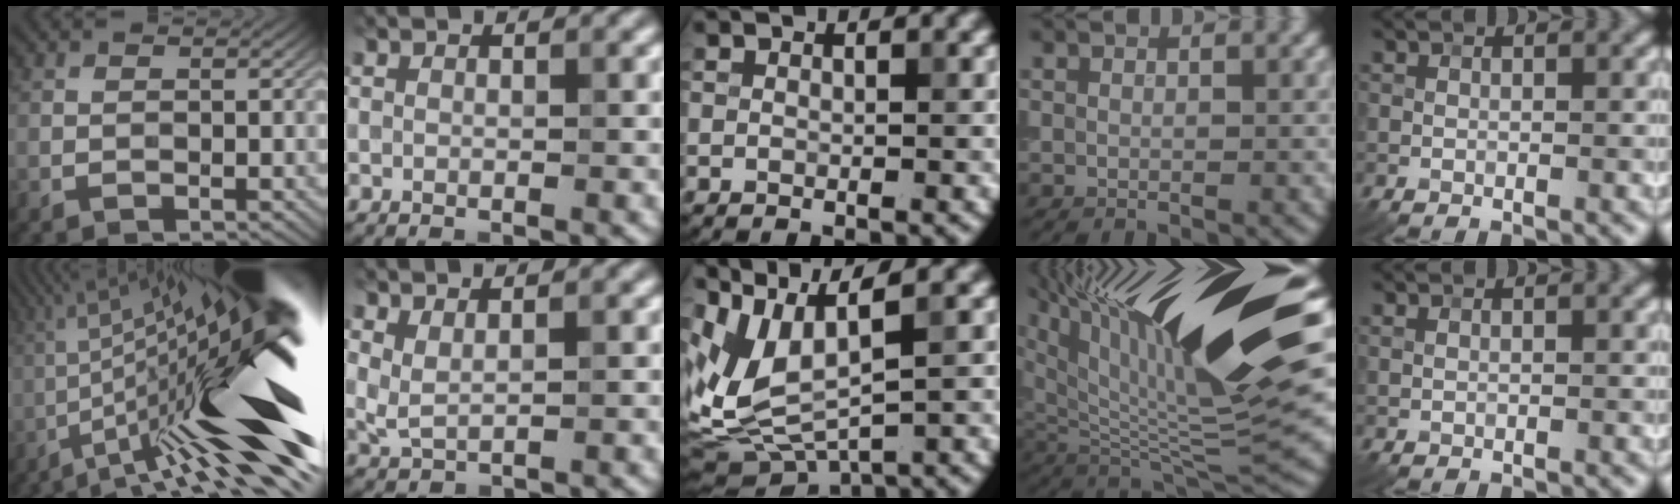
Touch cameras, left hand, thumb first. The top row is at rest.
{"thumb": {"total": 23.5, "force": [-3.5, 4.1, 22.9], "torque": [-0.336, 0.019, -0.073]}, "index": {"total": 1.6, "force": [1.0, 0.5, 1.1], "torque": [-0.028, -0.008, 0.025]}, "middle": {"total": 7.4, "force": [1.7, 3.0, 6.5], "torque": [-0.151, -0.003, 0.045]}, "ring": {"total": 18.0, "force": [8.5, 4.5, 15.2], "torque": [-0.287, 0.020, 0.153]}}